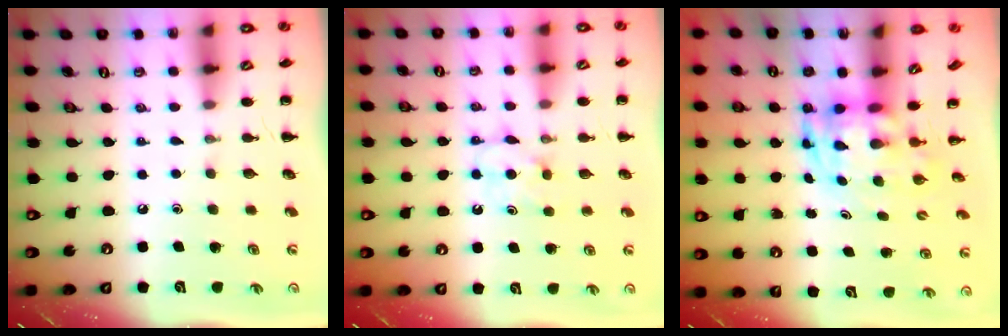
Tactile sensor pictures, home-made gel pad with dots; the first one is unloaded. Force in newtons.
{"total": 5.5, "press": 5.2, "slide": 1.6}
{"total": 3.6, "press": 3.5, "slide": 0.8}